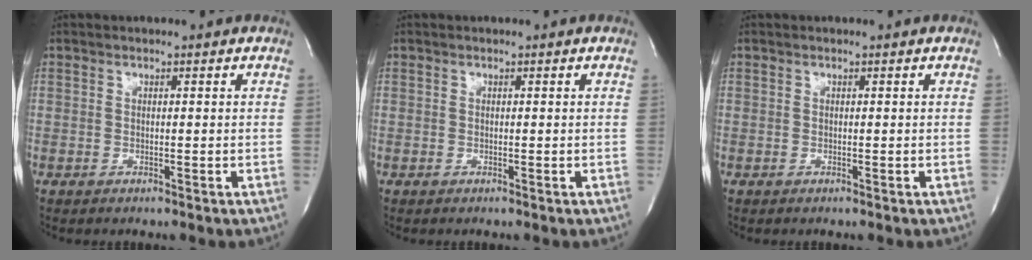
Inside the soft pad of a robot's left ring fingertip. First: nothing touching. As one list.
[{"total": 0.0}, {"total": 0.0}]